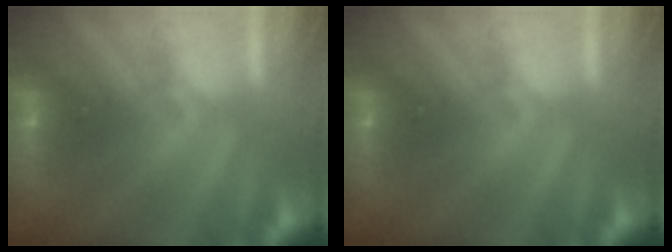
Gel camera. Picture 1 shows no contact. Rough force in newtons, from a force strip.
{"total": 0.0}